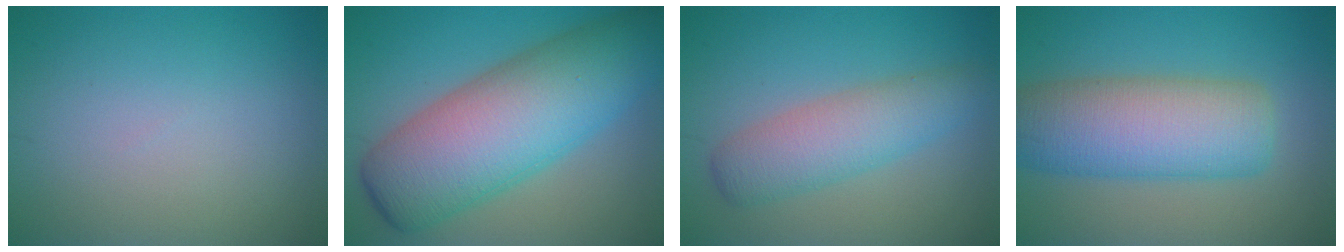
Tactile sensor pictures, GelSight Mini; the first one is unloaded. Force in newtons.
{"total": 12.4, "press": 12.4, "slide": 0.2}
{"total": 4.8, "press": 4.8, "slide": 0.1}
{"total": 9.1, "press": 9.1, "slide": 0.3}